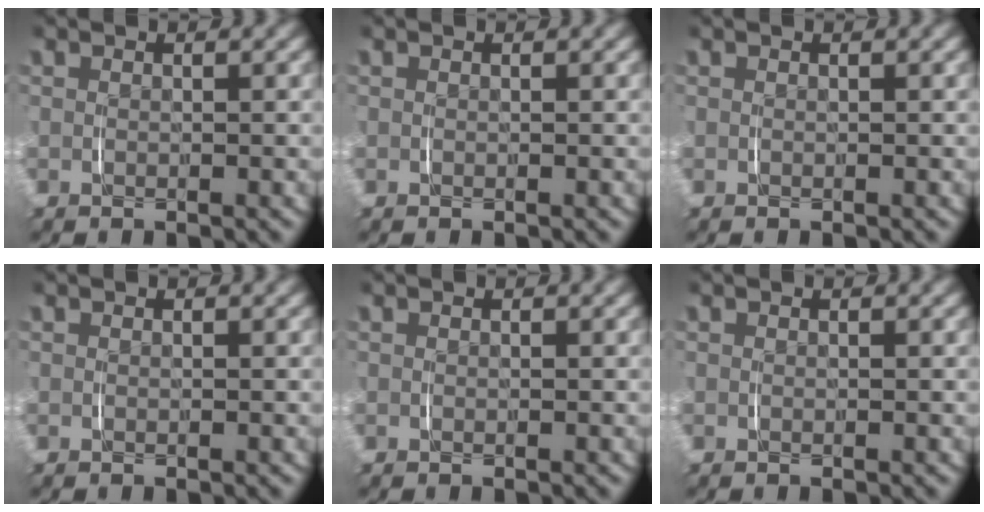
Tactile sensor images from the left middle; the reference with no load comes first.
{"total": 0.0}
{"total": 0.0}
{"total": 0.0}
{"total": 0.0}
{"total": 0.0}